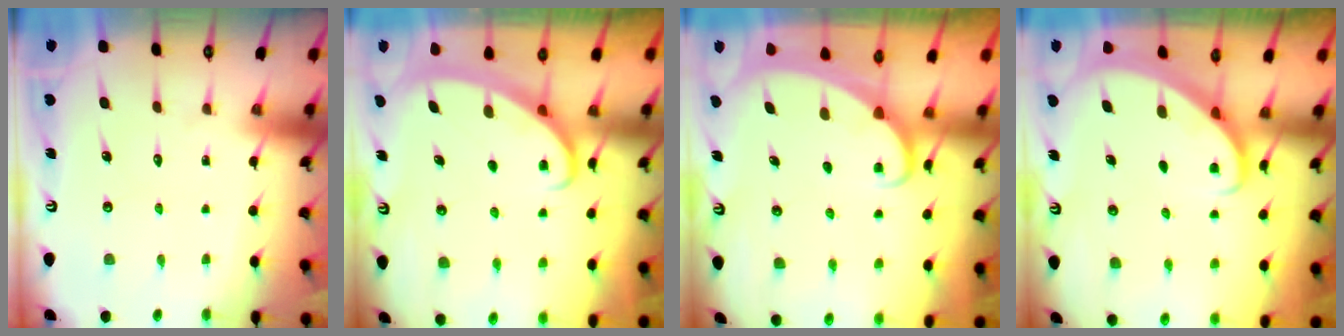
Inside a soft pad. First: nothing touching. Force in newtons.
{"total": 2.7, "press": 2.7, "slide": 0.4}
{"total": 2.1, "press": 2.1, "slide": 0.3}
{"total": 2.7, "press": 2.6, "slide": 0.2}